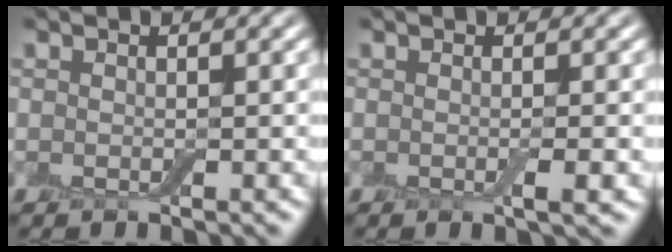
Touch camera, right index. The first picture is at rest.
{"total": 1.3, "force": [-0.2, 0.2, 1.3], "torque": [-0.019, -0.004, -0.006]}